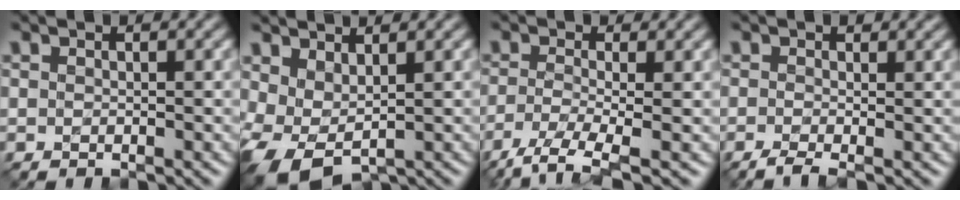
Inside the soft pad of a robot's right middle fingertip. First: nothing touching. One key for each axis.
{"total": 4.7, "fx": 0.5, "fy": 3.0, "fz": 3.6, "tx": -0.090, "ty": -0.007, "tz": 0.021}
{"total": 3.6, "fx": -1.8, "fy": 0.9, "fz": 2.9, "tx": -0.064, "ty": -0.005, "tz": -0.045}
{"total": 1.4, "fx": -0.4, "fy": 0.4, "fz": 1.2, "tx": -0.027, "ty": 0.003, "tz": -0.017}